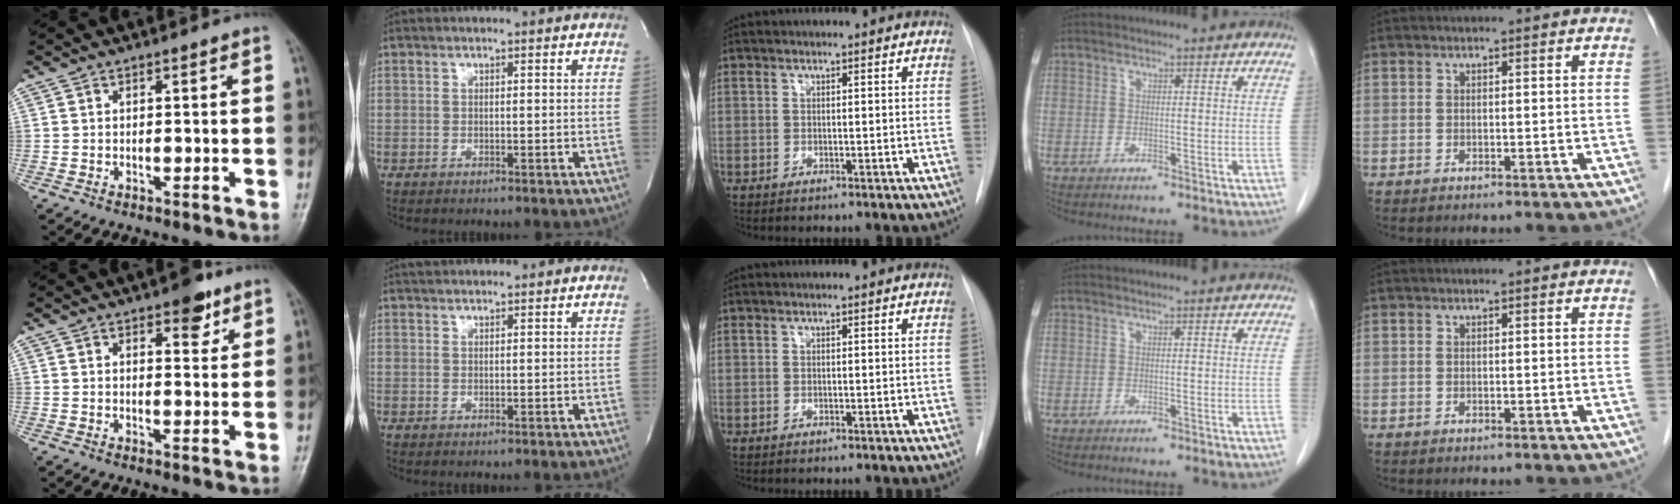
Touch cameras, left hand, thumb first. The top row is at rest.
{"thumb": {"total": 5.5, "force": [3.4, 2.6, 3.5], "torque": [-0.025, -0.016, 0.042]}, "index": {"total": 3.4, "force": [3.3, 0.3, 0.8], "torque": [-0.013, 0.029, 0.052]}}